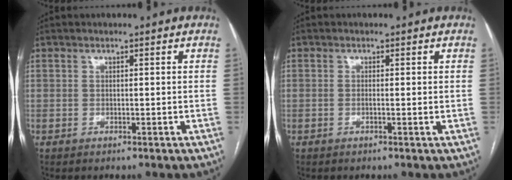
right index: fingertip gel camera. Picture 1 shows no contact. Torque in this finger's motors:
{"motor_torque": [0.12, 0.16, 0.00, 0.00]}